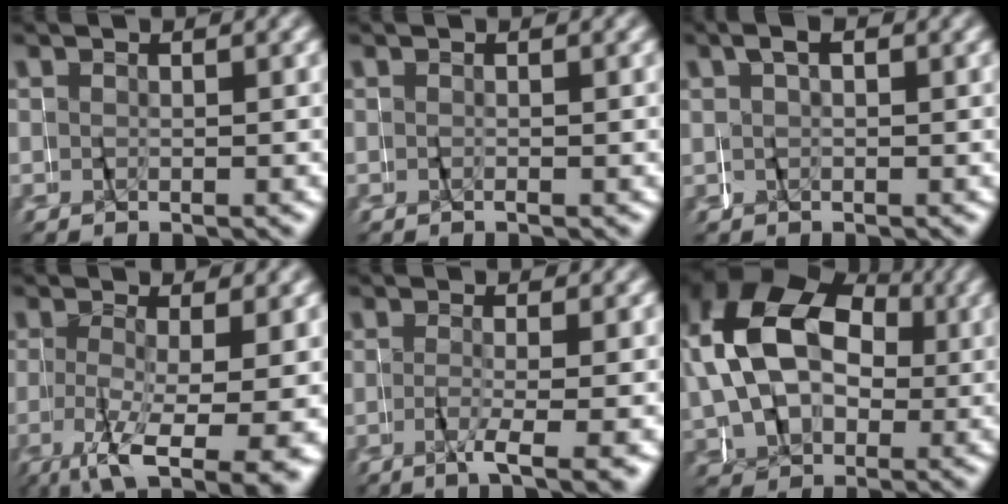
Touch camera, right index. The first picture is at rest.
{"total": 0.0}
{"total": 1.5, "force": [0.6, 1.1, 0.7], "torque": [-0.016, 0.004, 0.009]}
{"total": 9.2, "force": [-6.0, 2.9, 6.3], "torque": [-0.114, -0.033, -0.078]}
{"total": 3.2, "force": [-1.6, 0.0, 2.7], "torque": [-0.045, -0.015, -0.021]}
{"total": 14.6, "force": [4.2, 11.1, 8.5], "torque": [-0.178, 0.018, 0.052]}